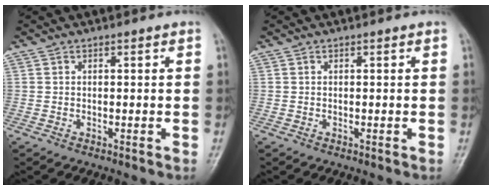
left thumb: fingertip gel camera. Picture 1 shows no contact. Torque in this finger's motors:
{"motor_torque": [0.00, 0.00, -0.05, -0.04, 0.00]}